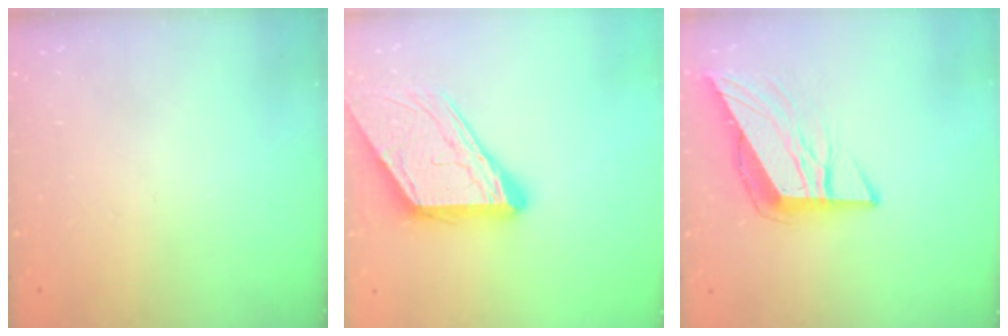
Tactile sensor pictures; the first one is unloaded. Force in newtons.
{"total": 13.5, "press": 13.4, "slide": 1.6}
{"total": 9.9, "press": 9.9, "slide": 0.8}